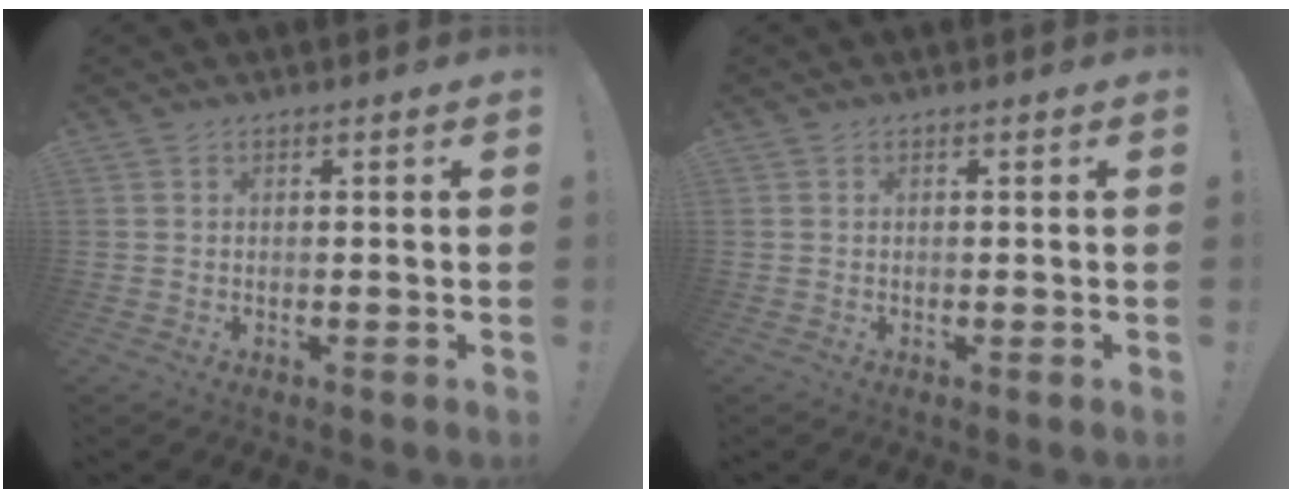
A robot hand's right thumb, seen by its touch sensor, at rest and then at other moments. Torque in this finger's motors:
{"motor_torque": [-0.13, 0.13, -0.01, 0.01, 0.00]}